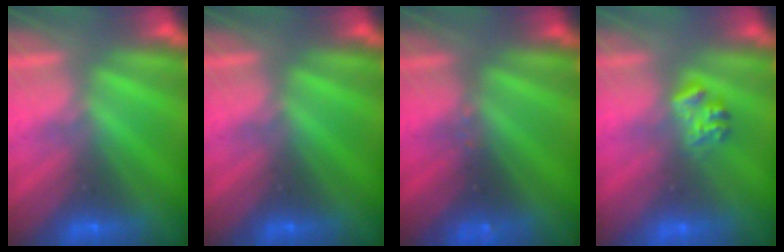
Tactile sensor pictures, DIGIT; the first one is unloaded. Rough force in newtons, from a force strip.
{"total": 0.0}
{"total": 2.4}
{"total": 2.3}